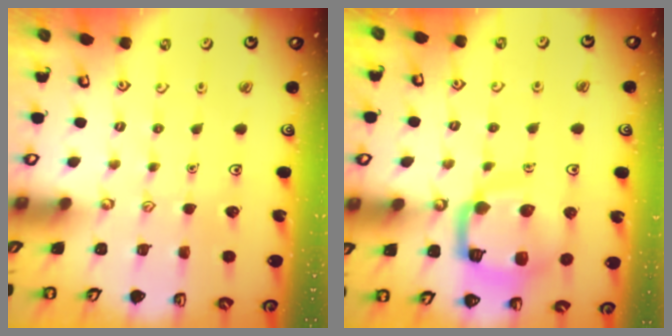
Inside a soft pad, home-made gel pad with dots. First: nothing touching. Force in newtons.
{"total": 14.8, "press": 14.7, "slide": 1.6}